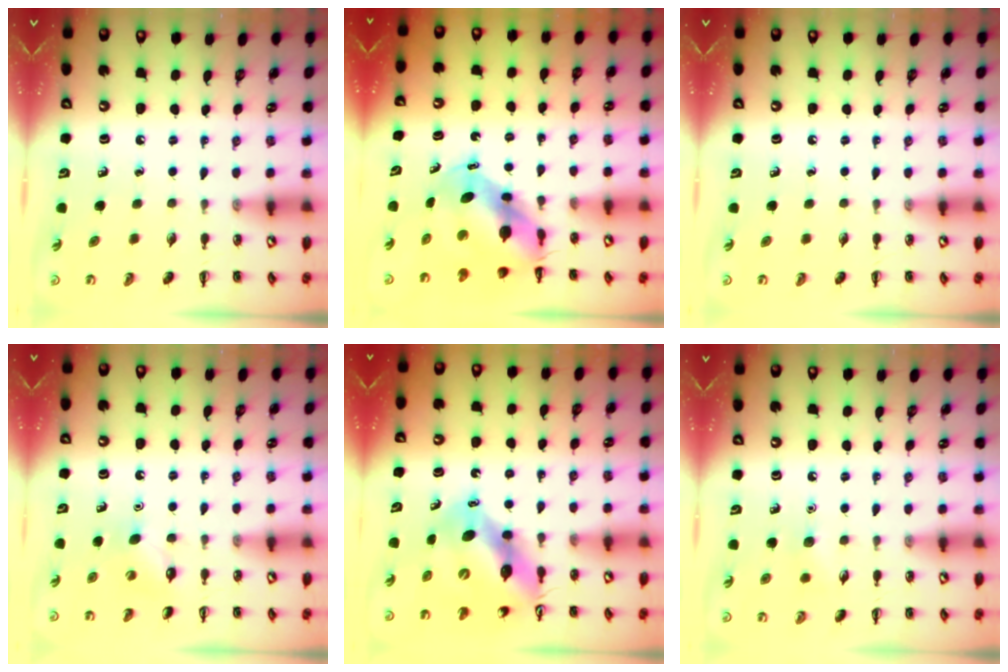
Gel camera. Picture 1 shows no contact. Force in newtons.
{"total": 6.2, "press": 6.1, "slide": 1.1}
{"total": 0.0}
{"total": 5.4, "press": 5.1, "slide": 1.5}
{"total": 9.9, "press": 9.5, "slide": 2.8}
{"total": 5.0, "press": 4.9, "slide": 1.3}